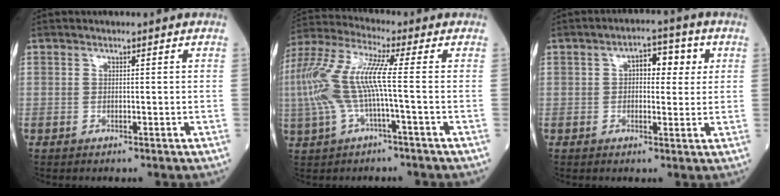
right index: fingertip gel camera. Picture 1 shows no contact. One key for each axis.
{"total": 11.7, "fx": -0.8, "fy": 1.3, "fz": 11.6, "tx": -0.268, "ty": 0.027, "tz": -0.022}
{"total": 5.8, "fx": 1.5, "fy": 2.9, "fz": 4.8, "tx": -0.067, "ty": 0.021, "tz": 0.020}